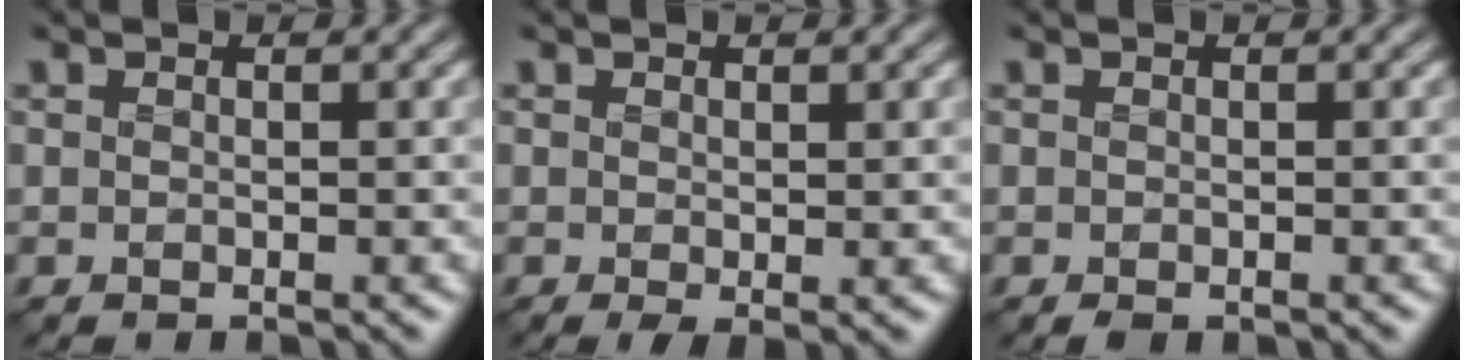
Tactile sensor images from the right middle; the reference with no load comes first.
{"total": 1.0, "force": [0.2, 0.2, 0.9], "torque": [-0.019, -0.003, 0.009]}
{"total": 0.0}